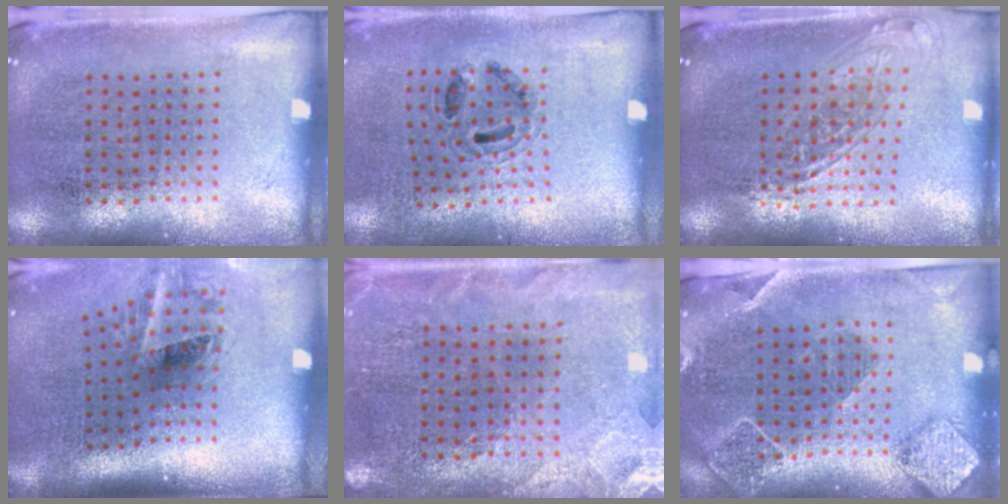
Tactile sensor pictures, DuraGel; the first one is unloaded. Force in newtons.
{"total": 0.9, "press": 0.8, "slide": 0.5}
{"total": 1.7, "press": 1.4, "slide": 0.9}
{"total": 1.9, "press": 1.2, "slide": 1.4}
{"total": 0.5, "press": 0.5, "slide": 0.2}
{"total": 2.0, "press": 1.9, "slide": 0.7}